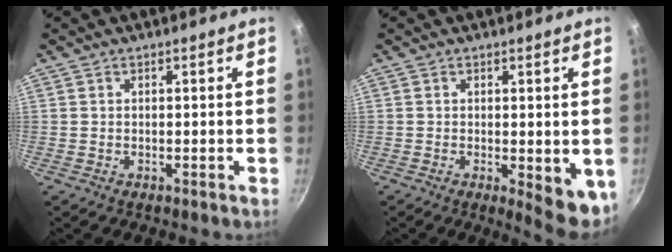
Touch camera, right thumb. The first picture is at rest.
{"total": 7.1, "force": [-1.1, 2.4, 6.6], "torque": [-0.067, -0.005, -0.007]}